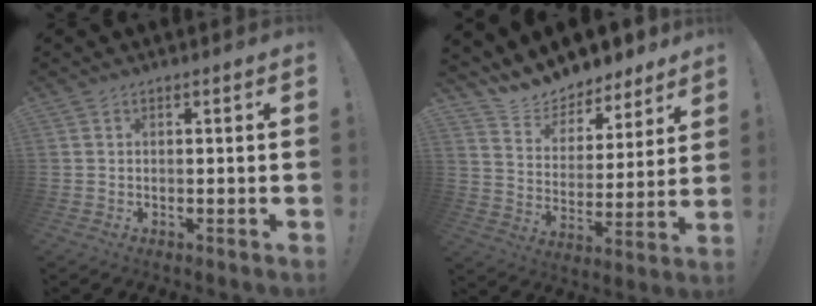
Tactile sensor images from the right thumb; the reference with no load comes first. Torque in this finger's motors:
{"motor_torque": [-0.79, 1.52, 0.13, 0.17, 0.00]}